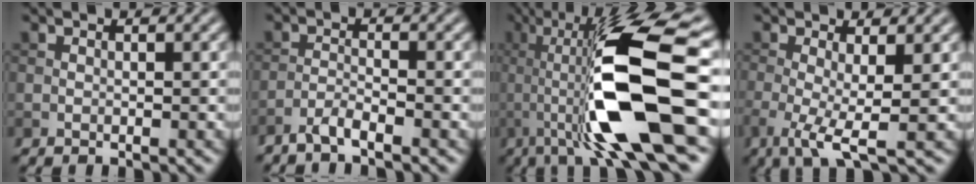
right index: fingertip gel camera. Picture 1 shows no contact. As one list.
[{"total": 2.1, "force": [-1.8, 0.2, 1.2], "torque": [-0.025, 0.001, -0.042]}, {"total": 13.4, "force": [-1.0, 3.0, 13.1], "torque": [-0.202, 0.005, -0.028]}, {"total": 4.2, "force": [-0.8, 0.9, 4.0], "torque": [-0.085, -0.016, -0.014]}]